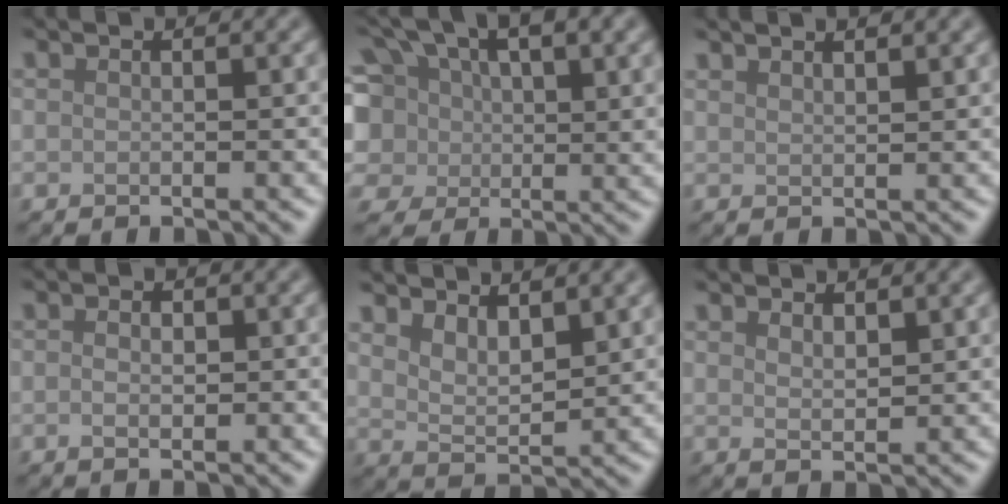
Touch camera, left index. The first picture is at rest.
{"total": 9.6, "force": [2.9, 6.5, 6.4], "torque": [-0.142, 0.007, 0.049]}
{"total": 1.6, "force": [1.5, 0.2, 0.6], "torque": [-0.004, 0.002, 0.021]}
{"total": 2.1, "force": [0.1, 1.3, 1.7], "torque": [-0.013, 0.002, -0.008]}
{"total": 3.3, "force": [2.4, 1.2, 1.9], "torque": [-0.040, -0.007, 0.047]}
{"total": 1.5, "force": [1.1, 0.5, 0.9], "torque": [-0.018, -0.004, 0.025]}